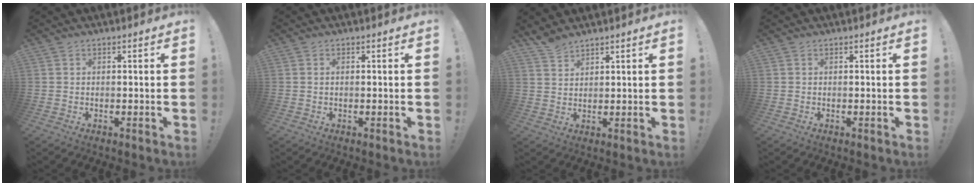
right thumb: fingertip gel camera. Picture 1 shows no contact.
{"total": 0.6, "force": [0.1, 0.3, 0.5], "torque": [-0.010, 0.002, 0.002]}
{"total": 4.0, "force": [3.7, 1.1, 1.1], "torque": [-0.021, -0.021, 0.070]}
{"total": 0.0}